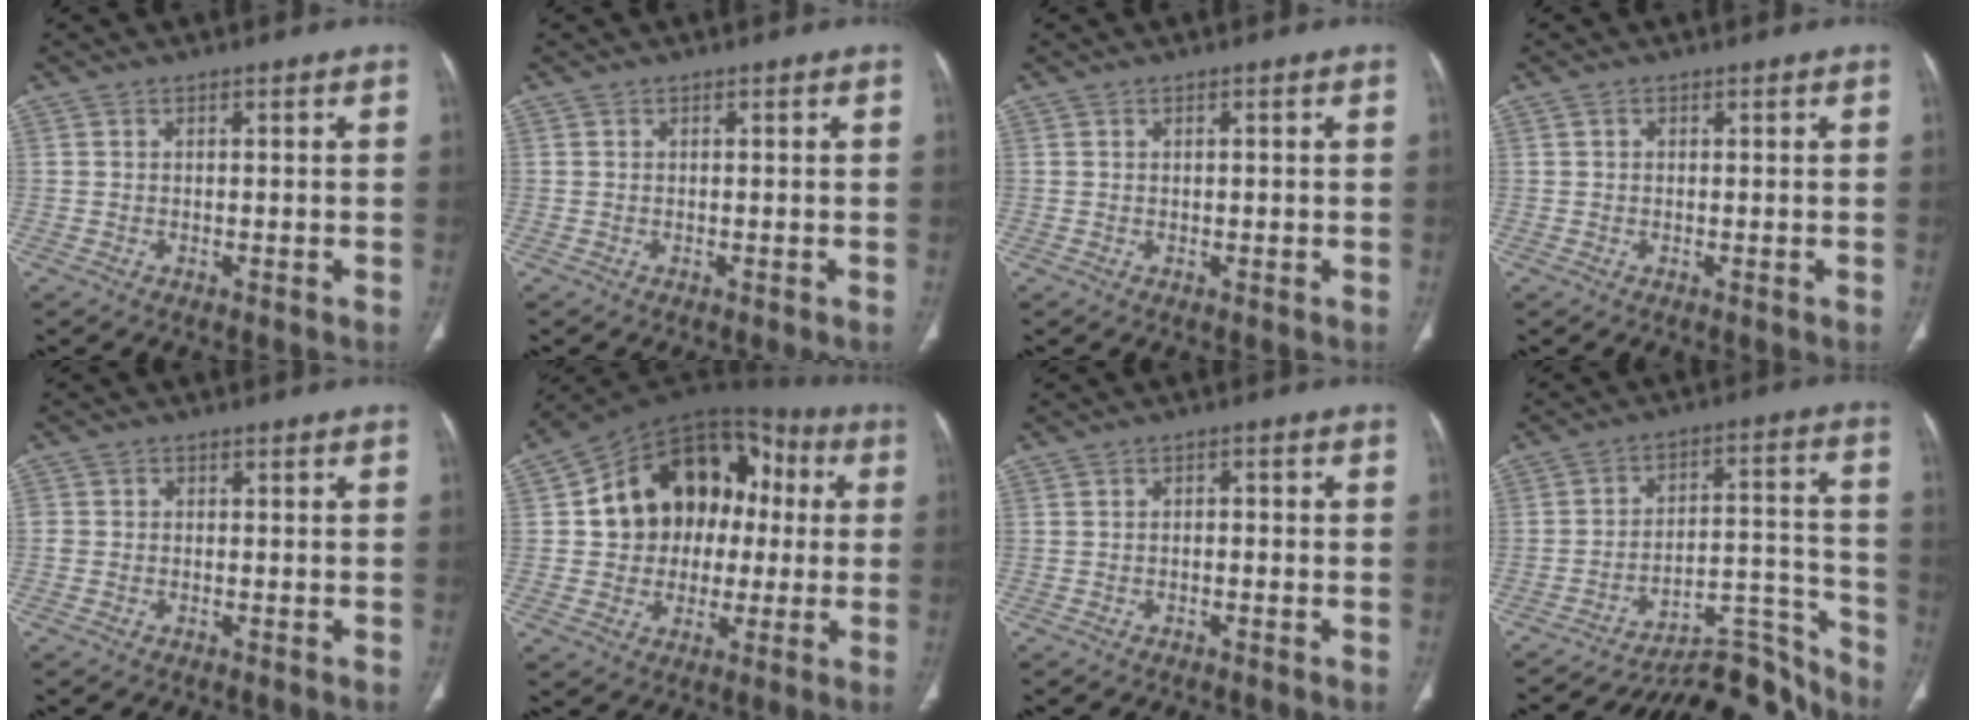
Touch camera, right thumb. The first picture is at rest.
{"total": 0.0}
{"total": 0.9, "force": [0.2, 0.4, 0.7], "torque": [-0.011, 0.000, 0.006]}
{"total": 0.5, "force": [0.2, 0.4, 0.3], "torque": [-0.004, 0.002, 0.003]}
{"total": 1.3, "force": [-0.2, 1.2, 0.3], "torque": [0.002, 0.005, -0.004]}
{"total": 20.4, "force": [1.8, 15.5, 13.2], "torque": [-0.160, 0.043, 0.030]}
{"total": 1.4, "force": [-0.2, 0.8, 1.1], "torque": [-0.012, 0.008, -0.005]}
{"total": 14.9, "force": [-14.6, 2.3, 1.8], "torque": [0.011, 0.132, -0.221]}